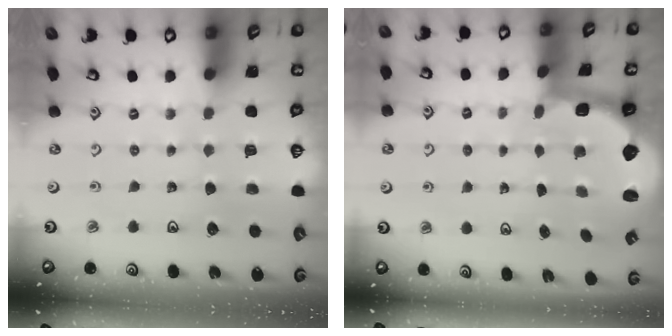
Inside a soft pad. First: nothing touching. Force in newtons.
{"total": 2.6, "press": 2.1, "slide": 1.7}